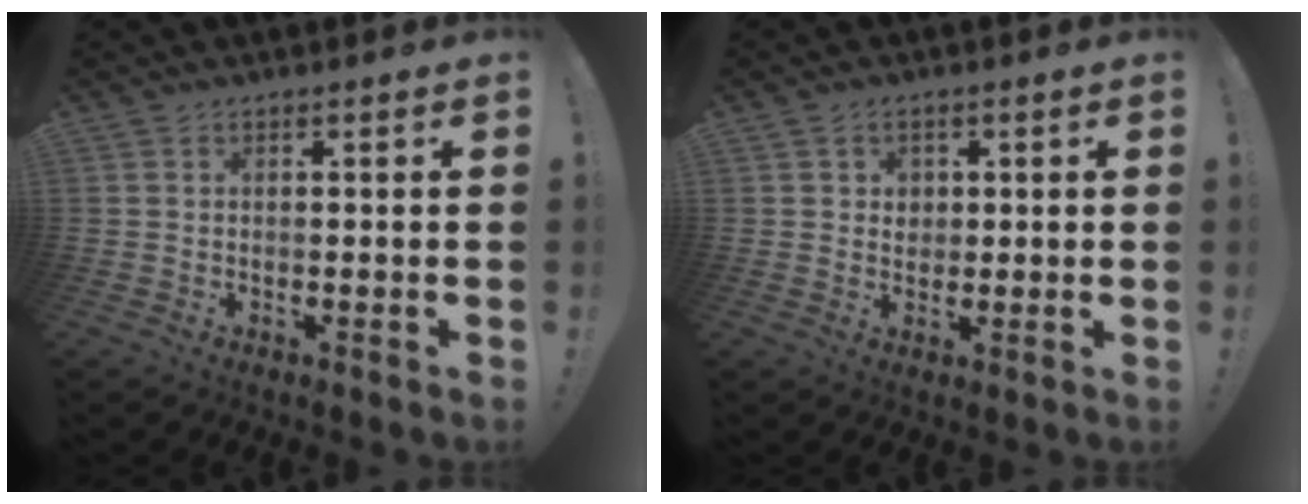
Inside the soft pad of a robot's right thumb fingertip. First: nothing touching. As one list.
[{"total": 3.0, "force": [0.8, 2.8, 0.7], "torque": [-0.011, -0.002, 0.015]}]